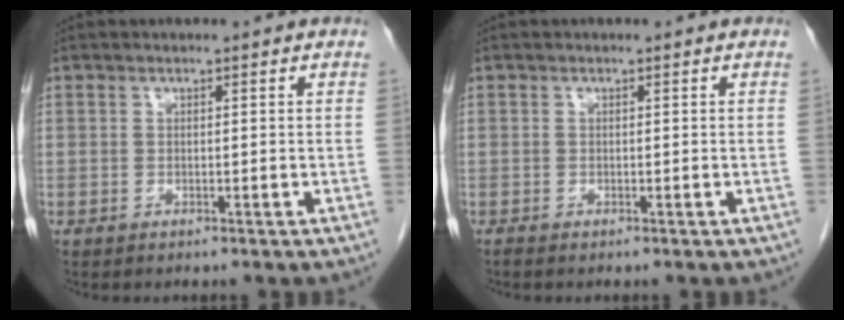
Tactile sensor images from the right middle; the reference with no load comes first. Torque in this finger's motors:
{"motor_torque": [0.40, 0.05, -0.01, 0.01]}